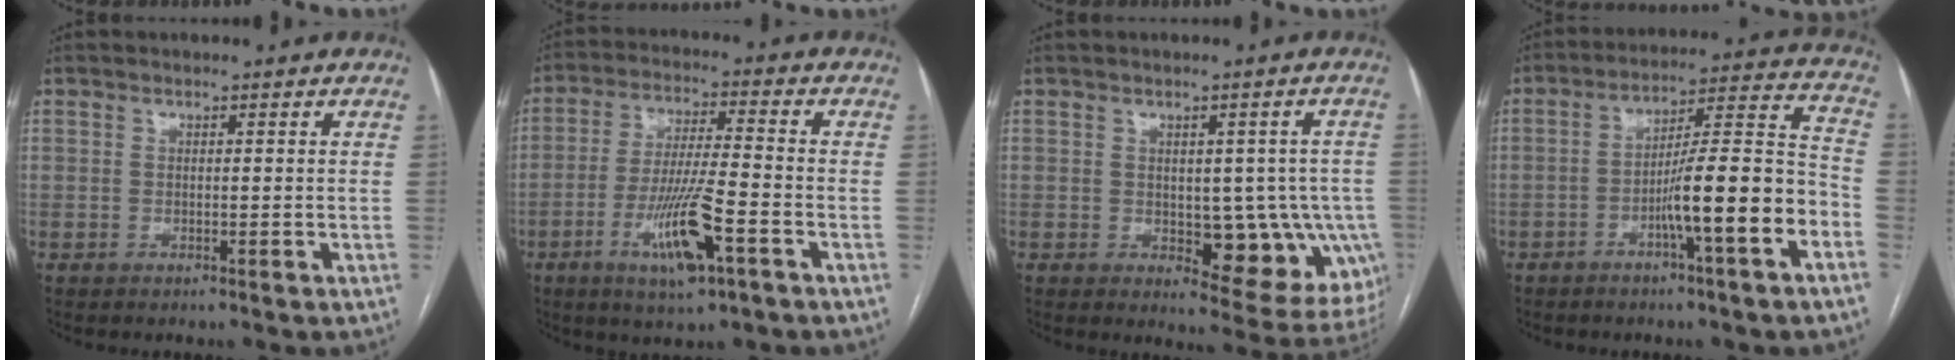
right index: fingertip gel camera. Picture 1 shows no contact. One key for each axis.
{"total": 11.1, "fx": -4.9, "fy": 1.1, "fz": 10.0, "tx": -0.189, "ty": -0.012, "tz": -0.084}
{"total": 11.6, "fx": -1.8, "fy": 5.8, "fz": 9.9, "tx": -0.095, "ty": 0.012, "tz": -0.006}
{"total": 13.2, "fx": -5.2, "fy": 0.3, "fz": 12.1, "tx": -0.186, "ty": 0.018, "tz": -0.082}